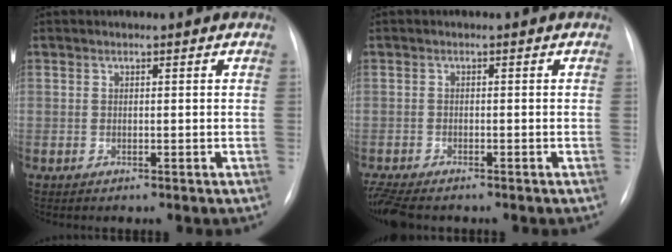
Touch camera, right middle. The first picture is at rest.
{"total": 6.3, "force": [-5.4, 1.6, 2.8], "torque": [-0.055, -0.012, -0.092]}